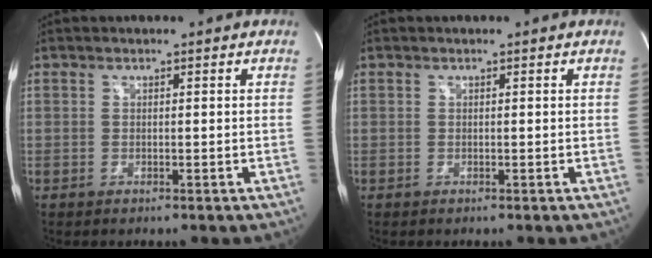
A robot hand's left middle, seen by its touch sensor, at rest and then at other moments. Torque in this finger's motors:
{"motor_torque": [-0.06, -0.04, 0.09, 0.00]}